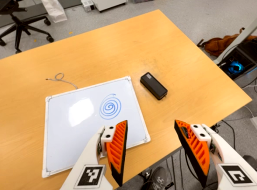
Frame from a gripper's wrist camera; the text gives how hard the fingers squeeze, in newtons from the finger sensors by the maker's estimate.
{"total": 0.0}